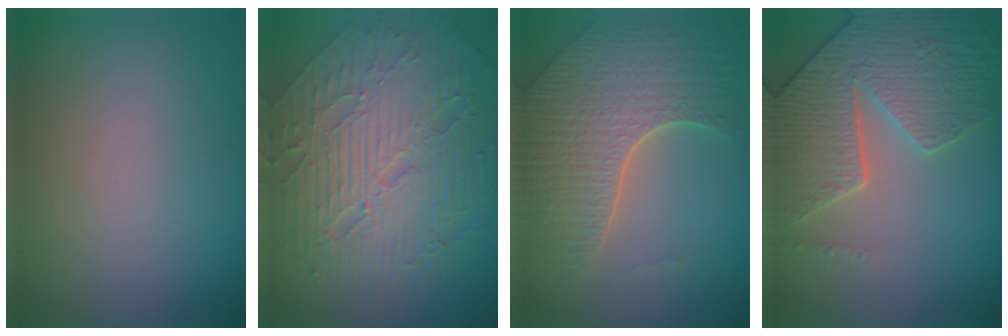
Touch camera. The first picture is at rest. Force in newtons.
{"total": 10.7, "press": 7.1, "slide": 8.0}
{"total": 7.2, "press": 5.2, "slide": 5.0}
{"total": 7.0, "press": 5.9, "slide": 3.9}